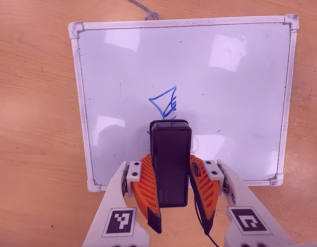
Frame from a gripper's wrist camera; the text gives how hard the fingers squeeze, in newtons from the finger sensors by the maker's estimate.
{"total": 7.2, "left": 6.5, "right": 8.0}